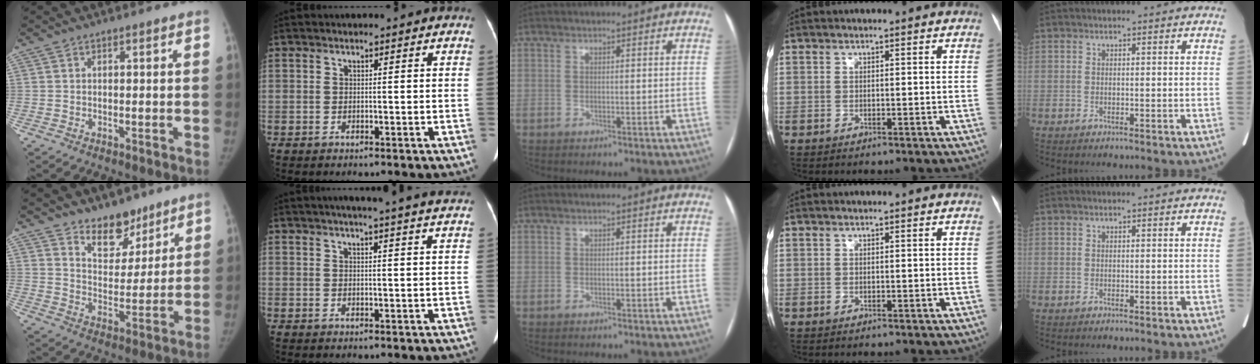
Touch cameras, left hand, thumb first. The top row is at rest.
{"thumb": {"total": 9.4, "force": [7.3, 5.1, 3.2], "torque": [-0.014, -0.054, 0.127]}, "index": {"total": 12.0, "force": [10.4, -0.1, 6.1], "torque": [-0.085, 0.018, 0.114]}}